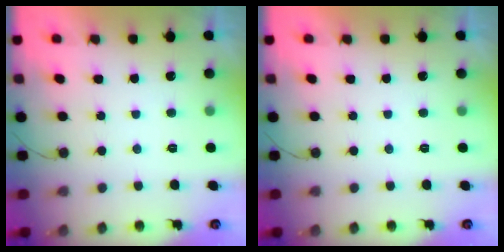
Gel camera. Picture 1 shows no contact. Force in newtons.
{"total": 0.0}